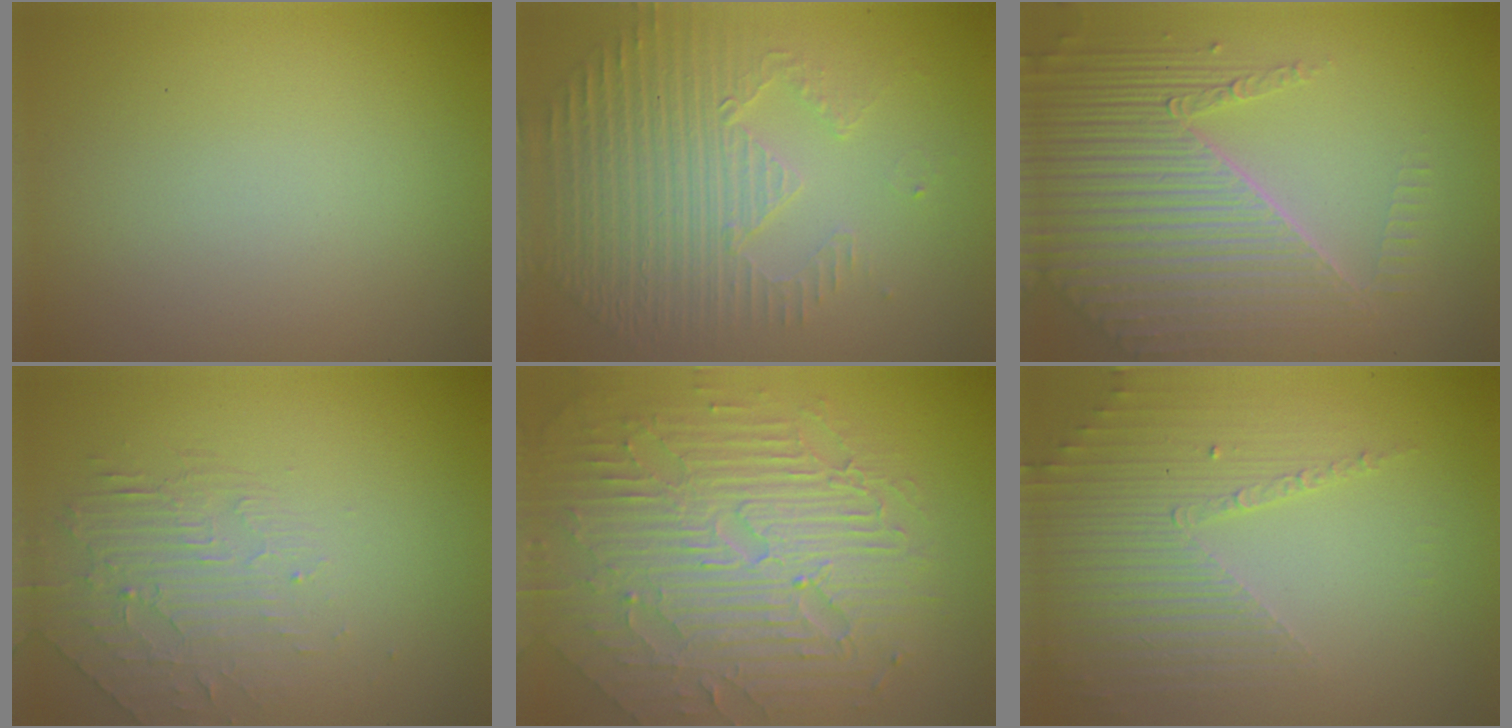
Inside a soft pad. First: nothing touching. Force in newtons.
{"total": 5.0, "press": 3.5, "slide": 3.5}
{"total": 8.8, "press": 5.7, "slide": 6.7}
{"total": 2.1, "press": 1.2, "slide": 1.7}
{"total": 9.8, "press": 6.5, "slide": 7.4}
{"total": 5.2, "press": 3.2, "slide": 4.1}